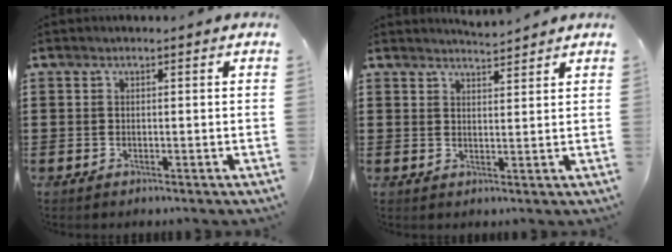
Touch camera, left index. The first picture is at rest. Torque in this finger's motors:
{"motor_torque": [-0.64, 0.68, -0.06, -0.01]}